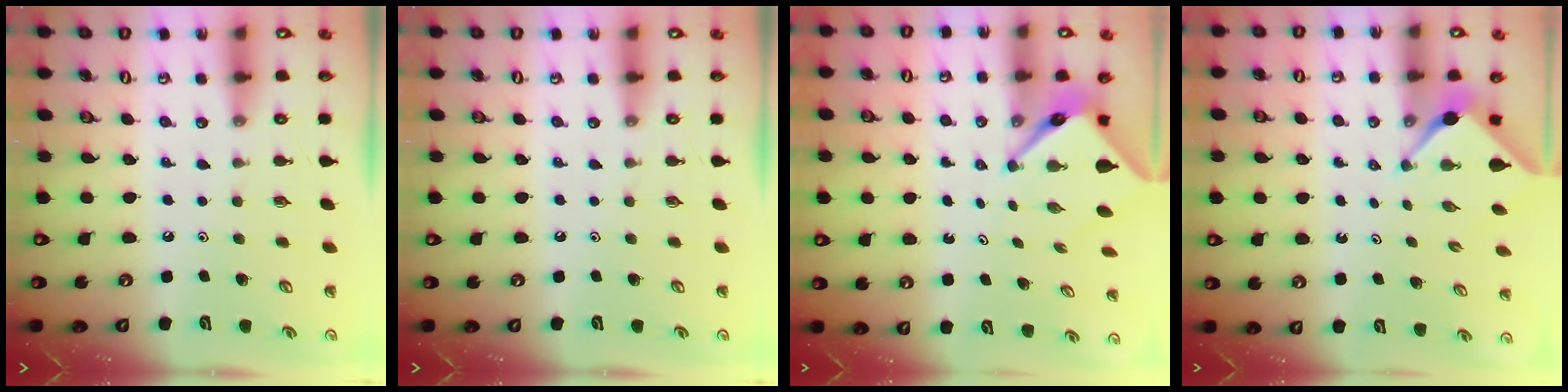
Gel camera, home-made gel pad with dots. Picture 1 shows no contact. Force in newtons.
{"total": 0.0}
{"total": 5.0, "press": 5.0, "slide": 0.2}
{"total": 2.5, "press": 2.5, "slide": 0.3}